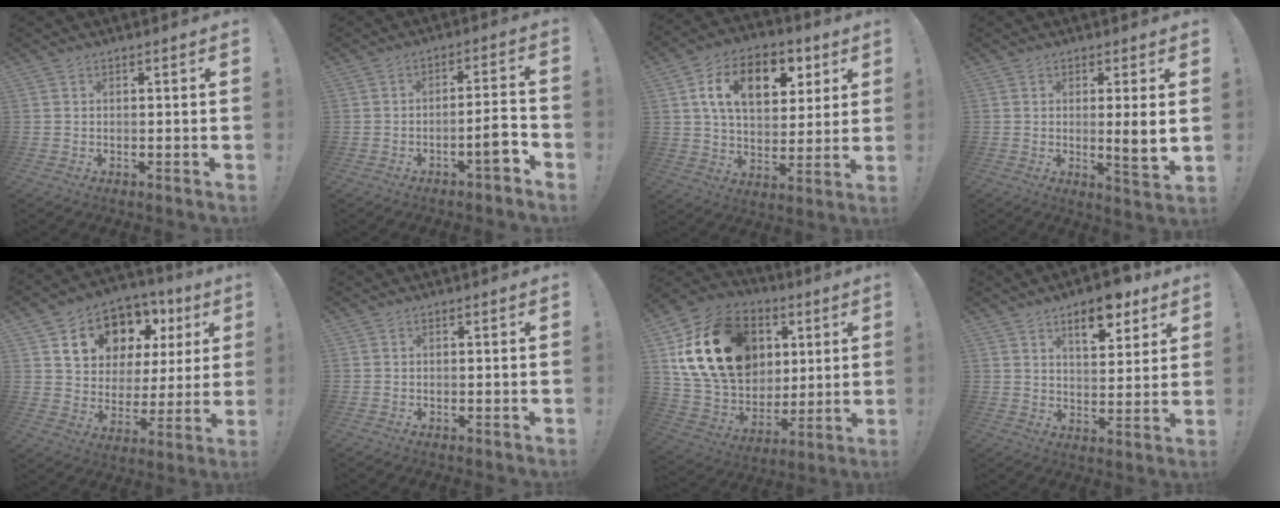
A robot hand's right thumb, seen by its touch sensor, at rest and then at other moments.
{"total": 7.3, "force": [-3.5, 1.4, 6.2], "torque": [-0.088, 0.013, -0.059]}
{"total": 16.5, "force": [6.5, 10.6, 10.8], "torque": [-0.162, -0.014, 0.115]}
{"total": 5.7, "force": [1.1, -0.2, 5.6], "torque": [-0.076, -0.019, 0.015]}
{"total": 13.6, "force": [8.6, 9.4, 4.8], "torque": [-0.071, -0.066, 0.172]}
{"total": 0.0}
{"total": 24.4, "force": [7.9, 18.3, 14.0], "torque": [-0.245, -0.022, 0.176]}
{"total": 10.5, "force": [6.6, 4.4, 6.9], "torque": [-0.084, -0.035, 0.112]}